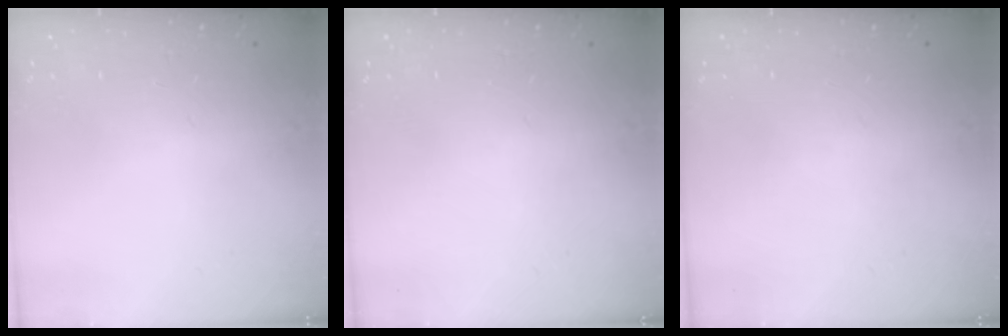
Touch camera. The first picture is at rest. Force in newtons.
{"total": 0.0}
{"total": 0.0}